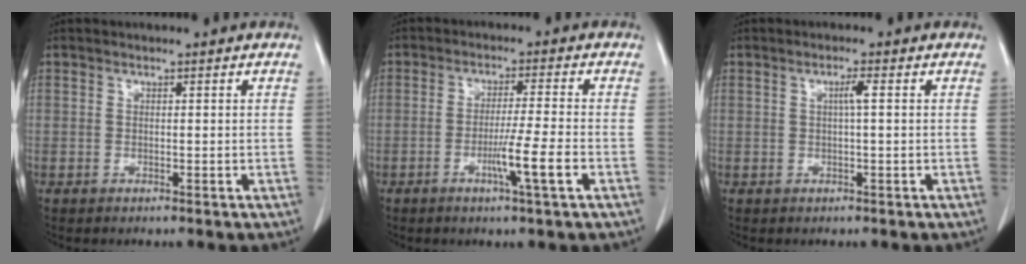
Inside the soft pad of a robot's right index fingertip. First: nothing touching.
{"total": 6.6, "force": [-2.5, -1.0, 6.1], "torque": [-0.103, -0.014, -0.047]}
{"total": 1.7, "force": [0.3, -0.2, 1.7], "torque": [-0.031, 0.002, 0.004]}